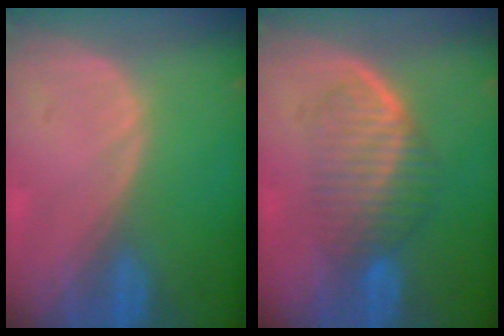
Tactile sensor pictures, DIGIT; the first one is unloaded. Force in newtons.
{"total": 6.0, "press": 5.9, "slide": 1.1}